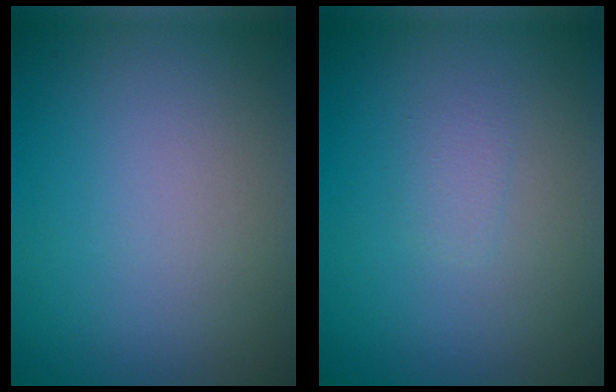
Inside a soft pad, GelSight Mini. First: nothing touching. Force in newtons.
{"total": 0.9, "press": 0.9, "slide": 0.0}